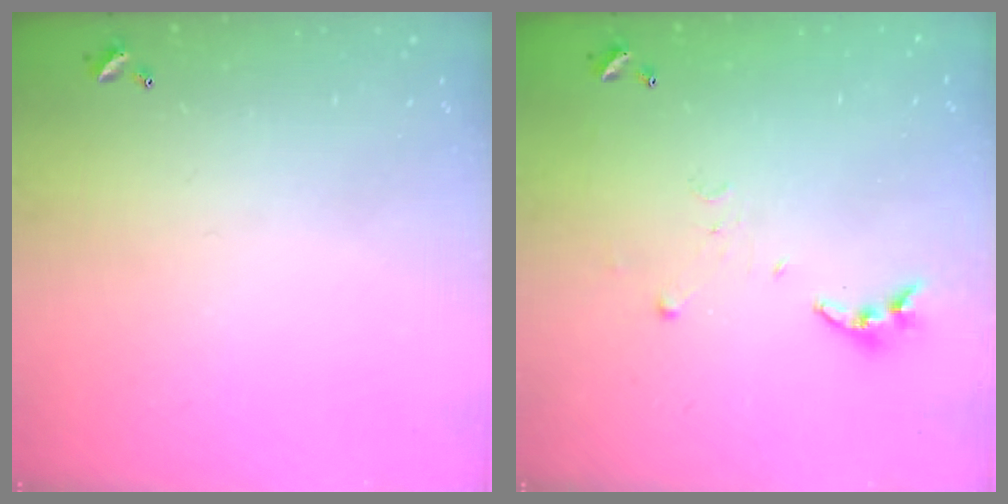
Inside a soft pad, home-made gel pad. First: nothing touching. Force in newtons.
{"total": 4.9, "press": 4.8, "slide": 0.5}